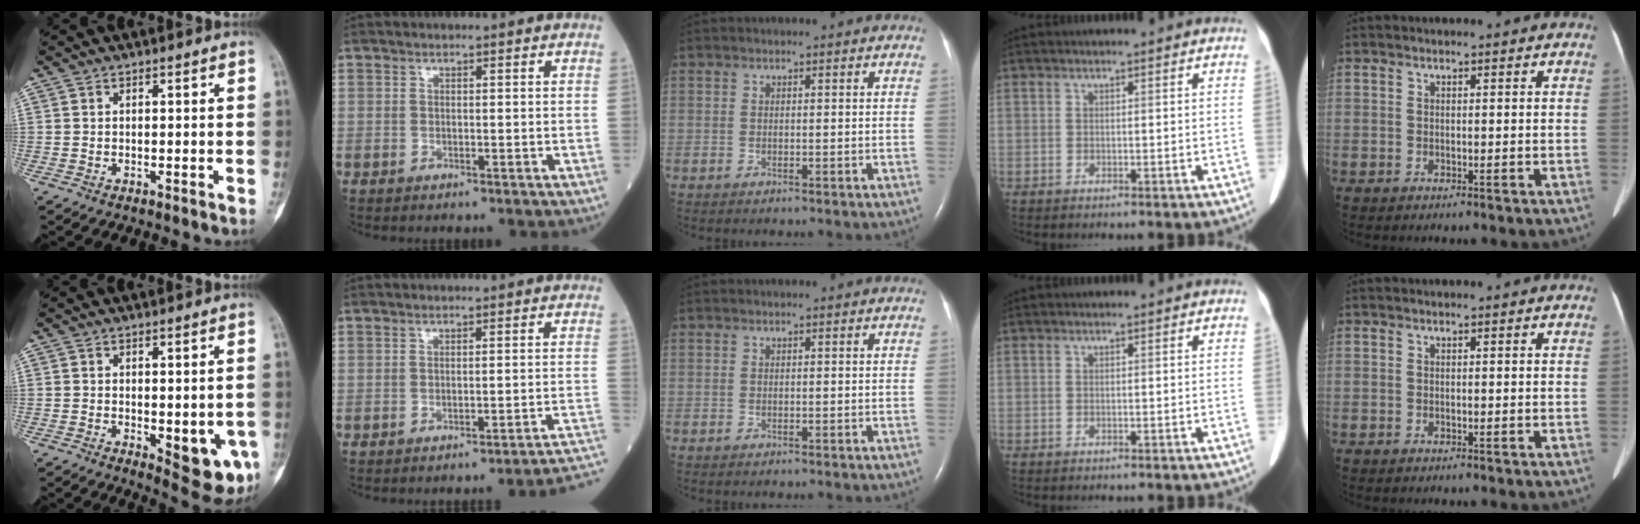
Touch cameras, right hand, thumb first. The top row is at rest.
{"thumb": {"total": 10.0, "force": [-2.4, 4.1, 8.8], "torque": [-0.087, -0.015, -0.019]}, "index": {"total": 7.2, "force": [-6.7, -1.4, 2.2], "torque": [0.000, 0.003, -0.075]}}